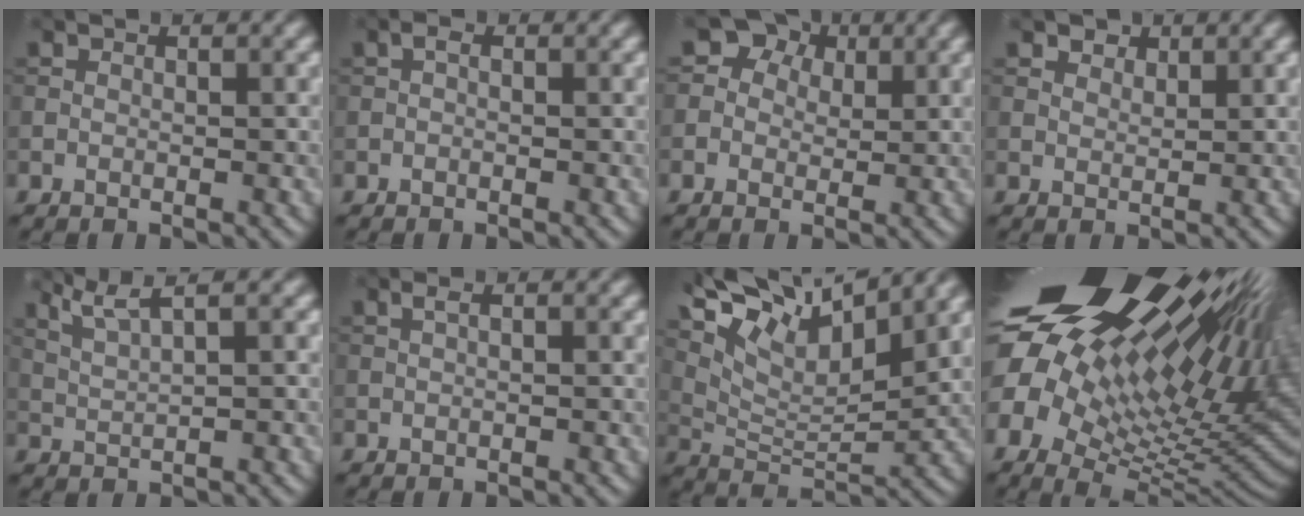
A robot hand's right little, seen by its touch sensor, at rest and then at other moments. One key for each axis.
{"total": 0.7, "fx": 0.0, "fy": 0.4, "fz": 0.6, "tx": -0.010, "ty": 0.002, "tz": -0.002}
{"total": 5.3, "fx": 2.1, "fy": 4.4, "fz": 2.2, "tx": -0.026, "ty": 0.012, "tz": 0.003}
{"total": 1.9, "fx": 1.5, "fy": 1.0, "fz": 0.6, "tx": -0.012, "ty": -0.007, "tz": 0.027}
{"total": 3.4, "fx": 2.2, "fy": 0.5, "fz": 2.5, "tx": -0.047, "ty": 0.008, "tz": 0.052}
{"total": 0.7, "fx": 0.3, "fy": 0.1, "fz": 0.6, "tx": -0.015, "ty": 0.005, "tz": 0.006}
{"total": 9.1, "fx": 6.2, "fy": 2.8, "fz": 6.0, "tx": -0.114, "ty": 0.006, "tz": 0.118}
{"total": 22.2, "fx": 9.2, "fy": 12.0, "fz": 16.2, "tx": -0.290, "ty": 0.011, "tz": 0.166}